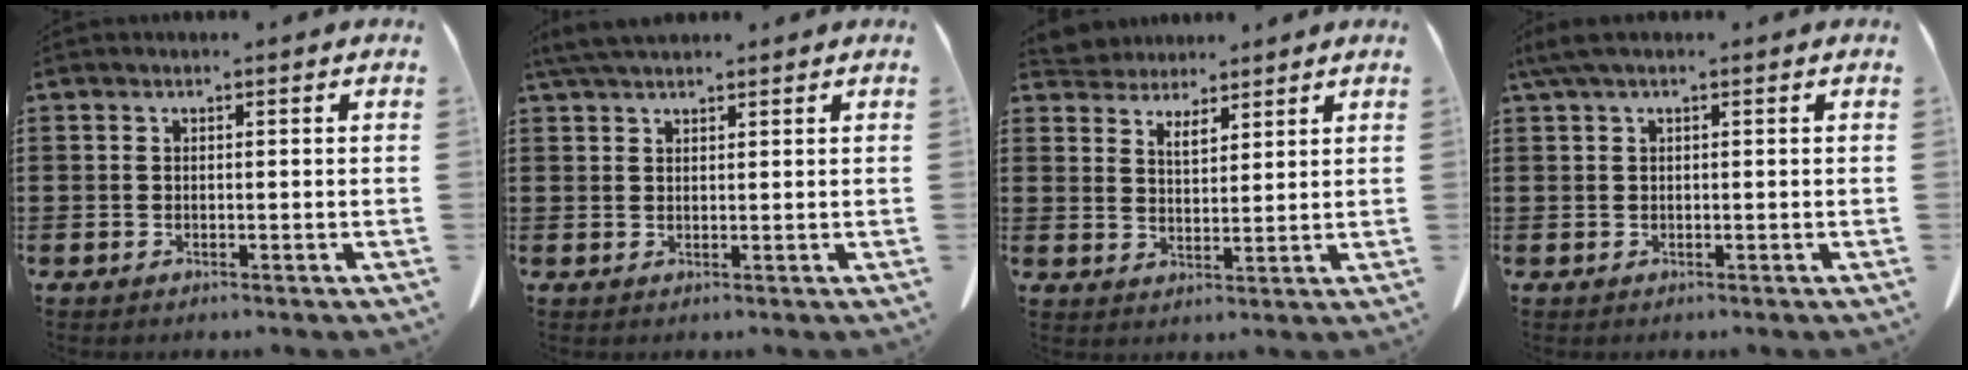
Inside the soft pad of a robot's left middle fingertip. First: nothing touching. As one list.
[{"total": 3.5, "force": [2.9, 0.8, 1.7], "torque": [-0.043, 0.001, 0.056]}, {"total": 4.1, "force": [3.7, 1.8, 0.4], "torque": [-0.023, -0.004, 0.068]}, {"total": 1.6, "force": [0.5, 0.2, 1.5], "torque": [-0.030, 0.001, 0.009]}]